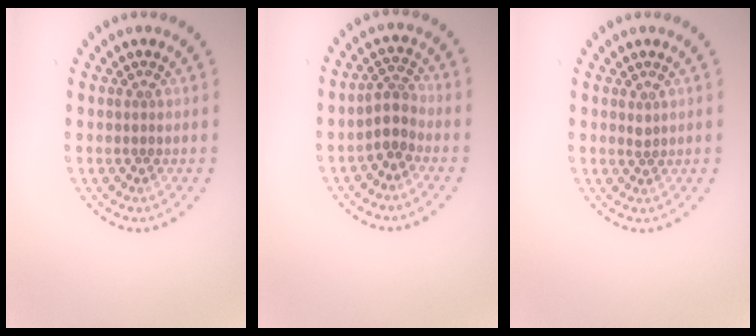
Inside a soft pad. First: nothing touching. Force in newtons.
{"total": 2.2, "press": 1.8, "slide": 1.3}
{"total": 0.5, "press": 0.4, "slide": 0.3}